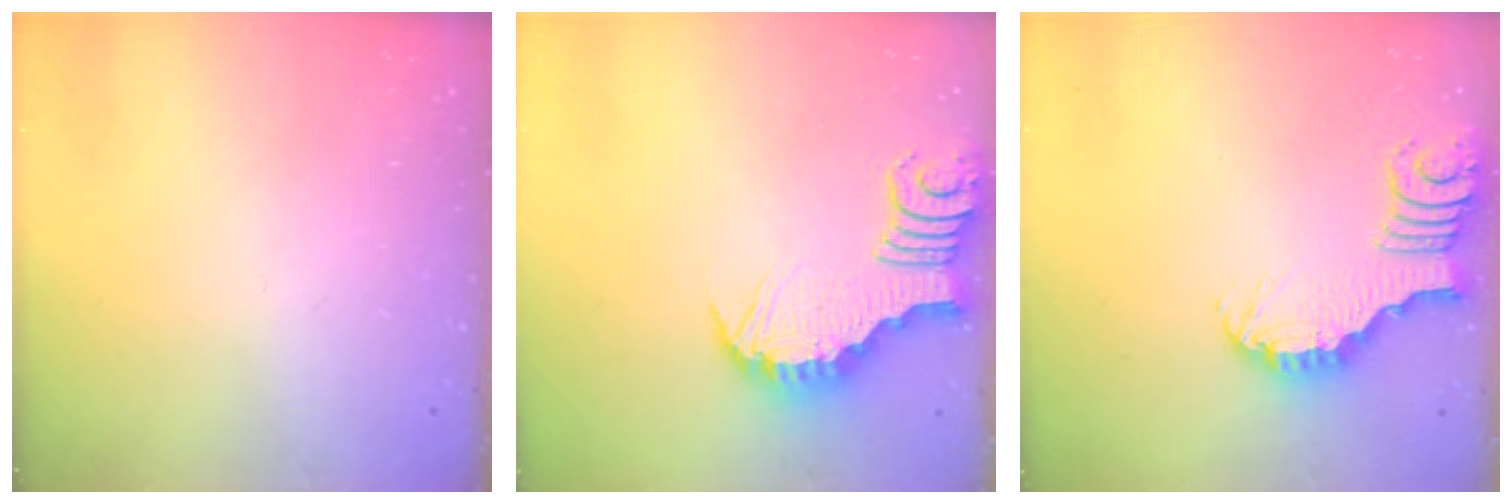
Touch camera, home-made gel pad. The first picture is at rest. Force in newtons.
{"total": 3.4, "press": 3.4, "slide": 0.1}
{"total": 3.5, "press": 3.5, "slide": 0.4}